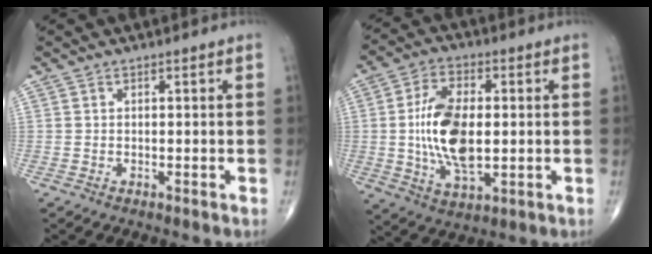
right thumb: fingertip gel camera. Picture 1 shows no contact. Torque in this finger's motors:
{"motor_torque": [1.89, 1.92, 1.41, -0.36, 0.18]}